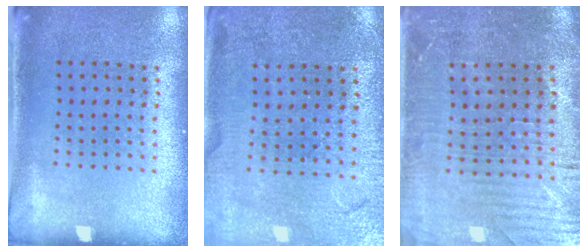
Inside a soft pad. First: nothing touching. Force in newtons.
{"total": 1.0, "press": 0.9, "slide": 0.3}
{"total": 2.2, "press": 2.2, "slide": 0.5}